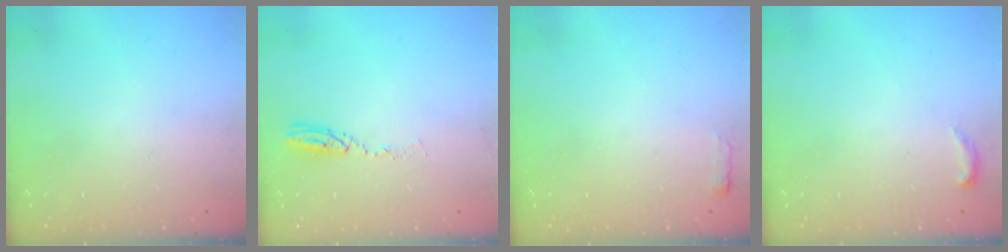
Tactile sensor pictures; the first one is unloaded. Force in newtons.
{"total": 5.4, "press": 5.3, "slide": 0.6}
{"total": 2.4, "press": 2.4, "slide": 0.4}
{"total": 6.9, "press": 2.8, "slide": 6.3}